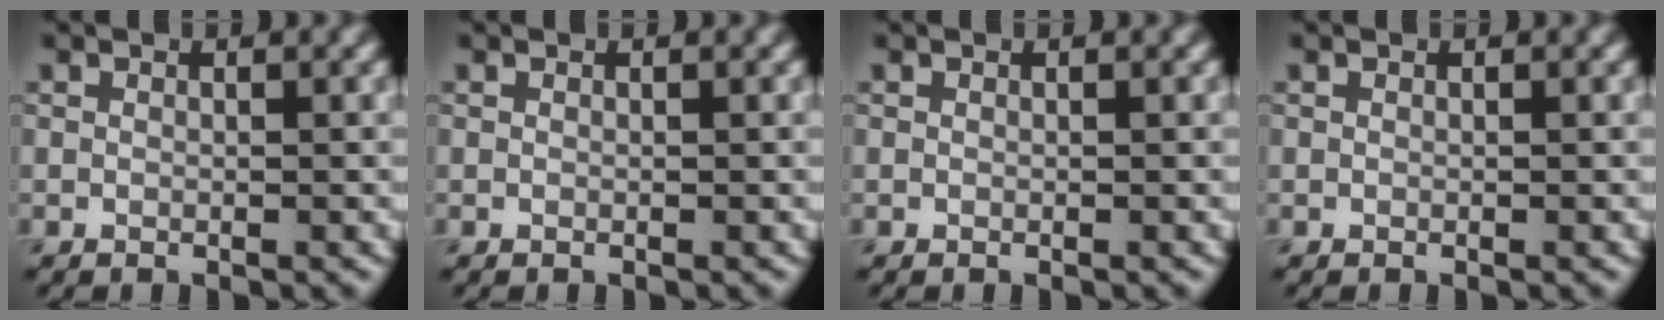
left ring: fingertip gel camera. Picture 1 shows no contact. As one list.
[{"total": 0.0}, {"total": 0.0}, {"total": 0.0}]